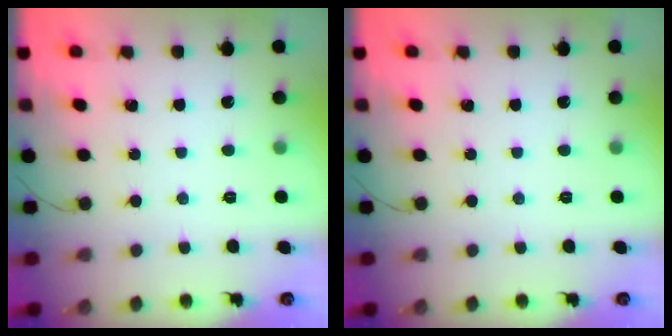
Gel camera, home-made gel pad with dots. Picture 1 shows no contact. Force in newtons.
{"total": 0.0}